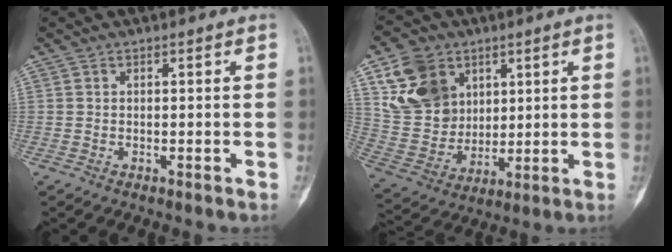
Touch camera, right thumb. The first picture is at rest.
{"total": 15.5, "force": [6.7, 12.0, 7.2], "torque": [-0.111, -0.018, 0.139]}